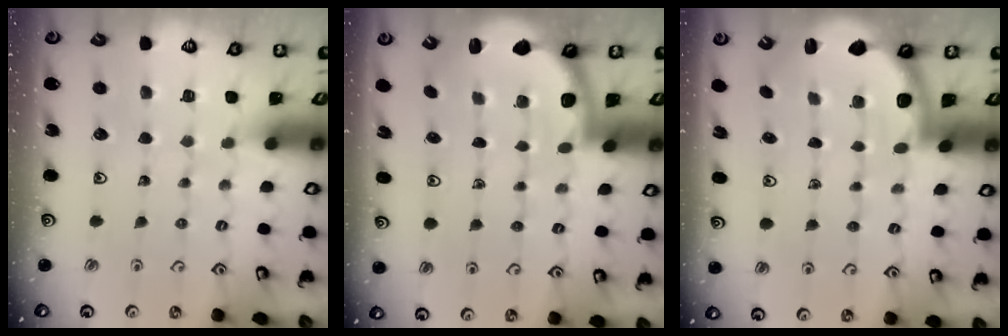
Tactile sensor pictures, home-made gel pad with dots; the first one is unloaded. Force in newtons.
{"total": 2.4, "press": 2.3, "slide": 0.6}
{"total": 2.5, "press": 2.4, "slide": 0.7}